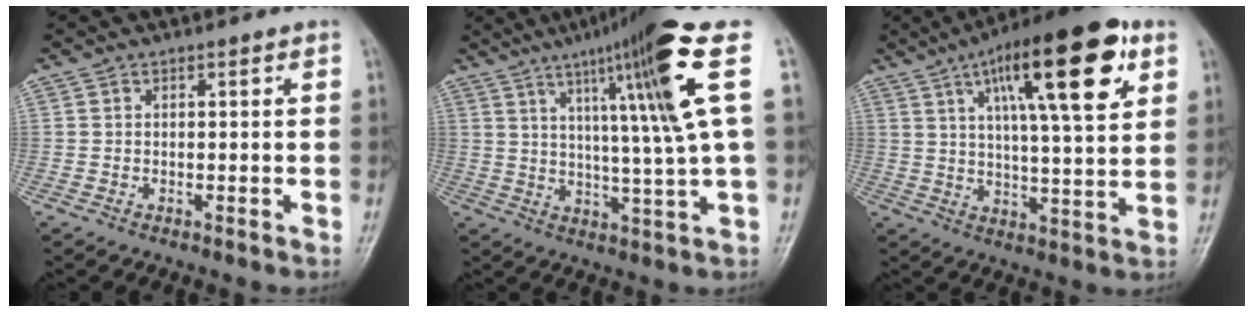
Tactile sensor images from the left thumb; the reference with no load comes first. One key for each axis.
{"total": 16.8, "fx": 6.2, "fy": -0.3, "fz": 15.6, "tx": -0.238, "ty": -0.013, "tz": 0.094}
{"total": 20.5, "fx": 8.9, "fy": 5.6, "fz": 17.6, "tx": -0.247, "ty": -0.015, "tz": 0.135}